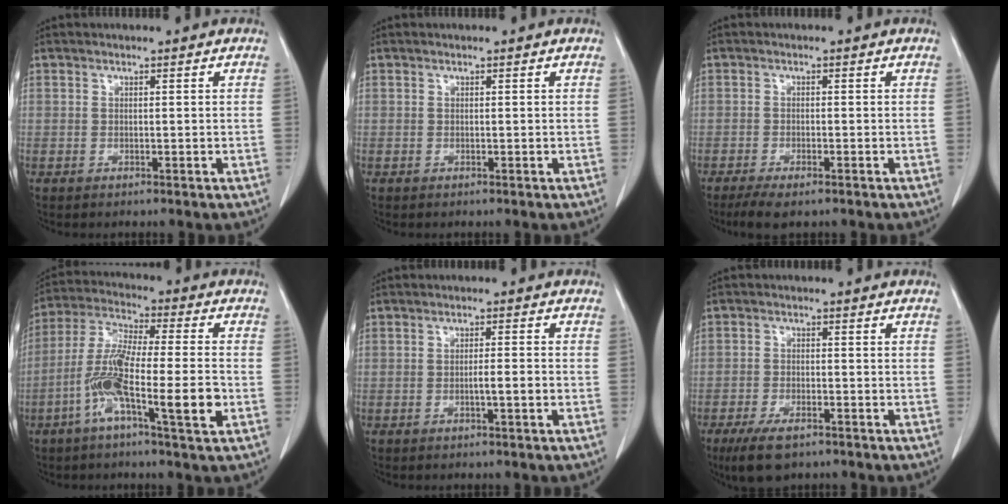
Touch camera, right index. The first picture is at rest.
{"total": 0.0}
{"total": 4.7, "force": [-3.4, 1.3, 3.0], "torque": [-0.051, -0.010, -0.053]}
{"total": 13.4, "force": [-4.4, 1.2, 12.6], "torque": [-0.243, -0.001, -0.085]}
{"total": 2.4, "force": [-0.8, 0.0, 2.3], "torque": [-0.039, 0.000, -0.015]}
{"total": 6.4, "force": [-4.5, 2.2, 3.9], "torque": [-0.077, -0.010, -0.076]}